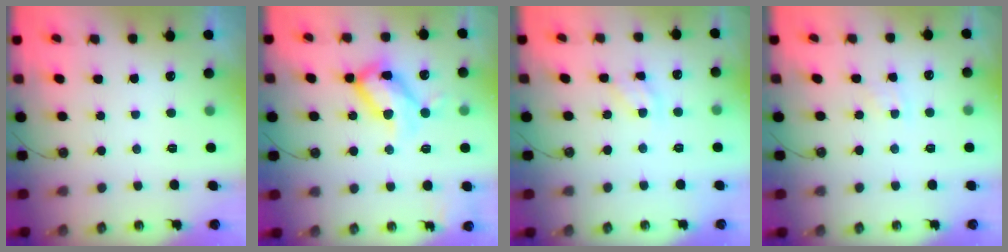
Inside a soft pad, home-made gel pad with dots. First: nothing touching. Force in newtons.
{"total": 17.9, "press": 17.8, "slide": 1.9}
{"total": 8.2, "press": 8.2, "slide": 0.5}
{"total": 4.2, "press": 4.1, "slide": 0.6}